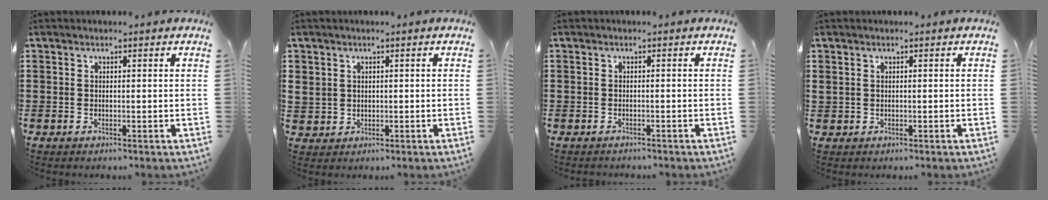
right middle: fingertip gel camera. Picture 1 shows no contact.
{"total": 2.2, "force": [0.7, 2.1, -0.1], "torque": [-0.011, 0.009, 0.012]}
{"total": 0.6, "force": [-0.6, 0.0, 0.0], "torque": [-0.002, -0.001, -0.012]}
{"total": 0.7, "force": [0.4, 0.5, 0.1], "torque": [-0.004, 0.004, 0.008]}